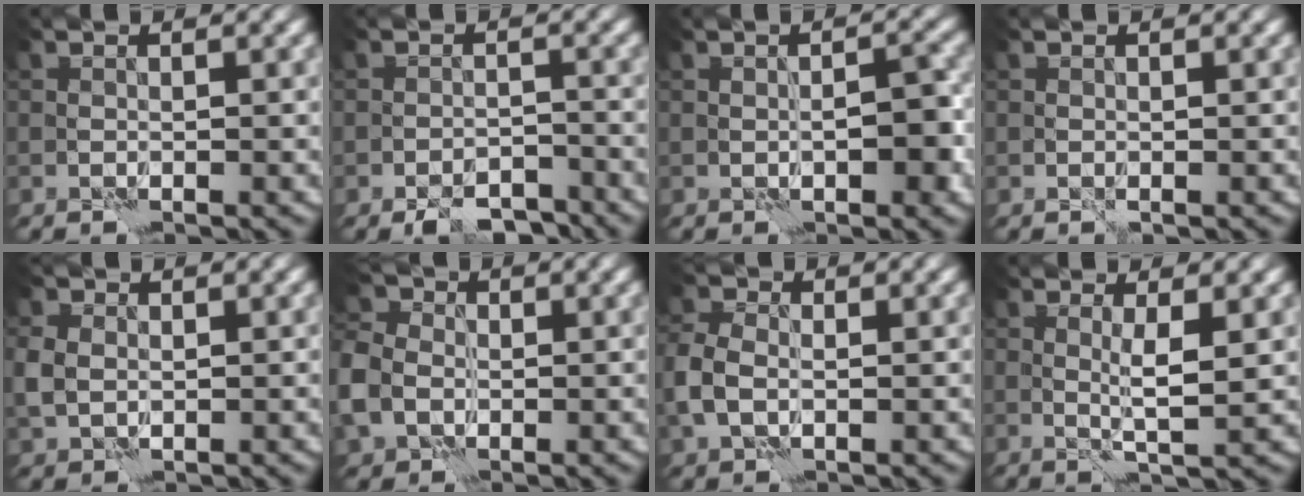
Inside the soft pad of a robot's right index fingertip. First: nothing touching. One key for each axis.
{"total": 4.3, "fx": -3.6, "fy": 1.5, "fz": 1.9, "tx": -0.019, "ty": -0.002, "tz": -0.057}
{"total": 2.6, "fx": -0.4, "fy": 0.9, "fz": 2.4, "tx": -0.032, "ty": 0.001, "tz": -0.005}
{"total": 0.0}
{"total": 2.5, "fx": 0.5, "fy": 2.0, "fz": 1.4, "tx": -0.037, "ty": -0.001, "tz": 0.009}
{"total": 6.8, "fx": -1.5, "fy": 5.4, "fz": 3.9, "tx": -0.098, "ty": -0.013, "tz": -0.039}
{"total": 3.7, "fx": -0.2, "fy": 2.7, "fz": 2.5, "tx": -0.071, "ty": -0.001, "tz": -0.012}
{"total": 2.3, "fx": 0.8, "fy": -0.1, "fz": 2.1, "tx": -0.037, "ty": -0.007, "tz": 0.015}